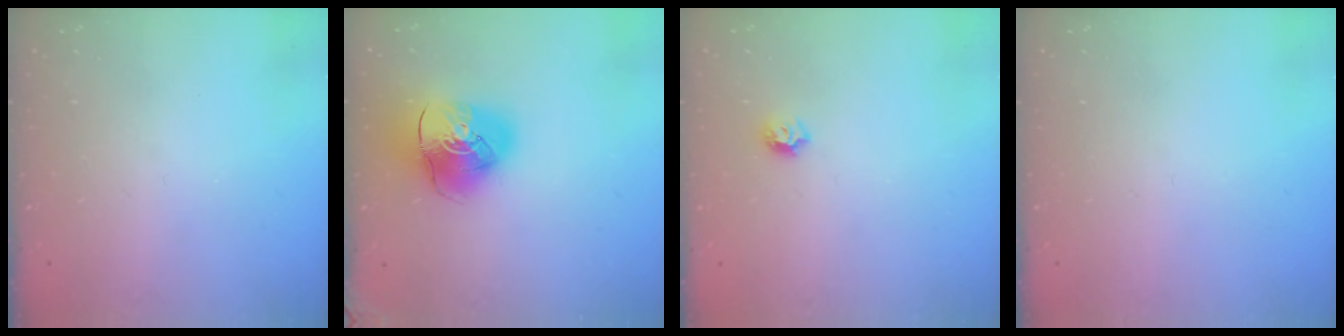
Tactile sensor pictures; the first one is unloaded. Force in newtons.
{"total": 12.8, "press": 12.7, "slide": 2.0}
{"total": 5.5, "press": 5.4, "slide": 0.7}
{"total": 0.0}